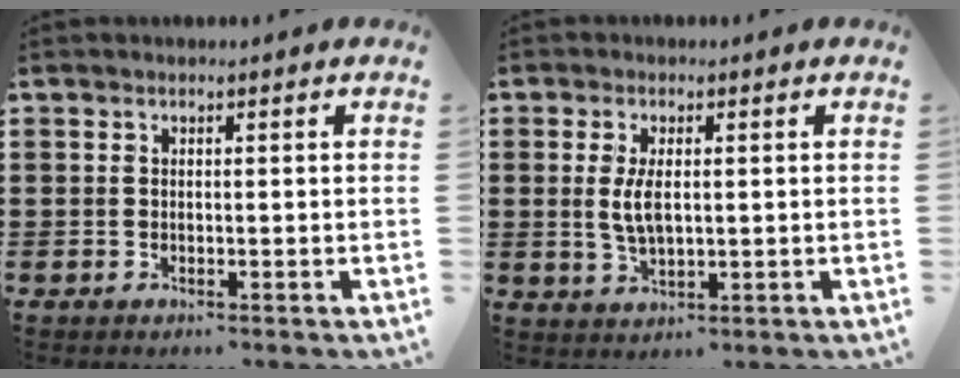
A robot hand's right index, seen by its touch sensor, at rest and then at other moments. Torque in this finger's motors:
{"motor_torque": [1.07, 1.07, 0.42, 0.10]}